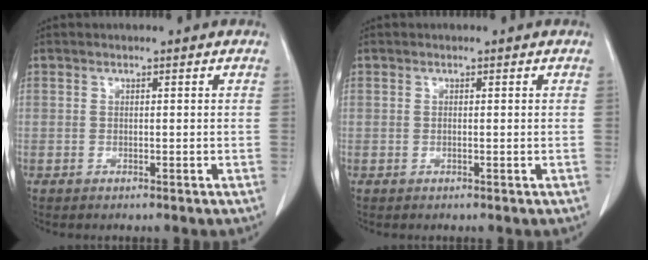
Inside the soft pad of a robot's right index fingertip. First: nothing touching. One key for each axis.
{"total": 0.0}